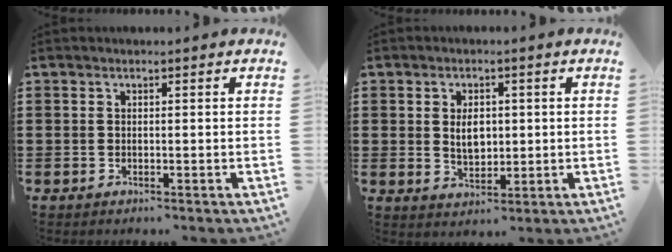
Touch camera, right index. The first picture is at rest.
{"total": 4.1, "force": [0.3, 2.5, 3.3], "torque": [-0.053, 0.001, 0.000]}